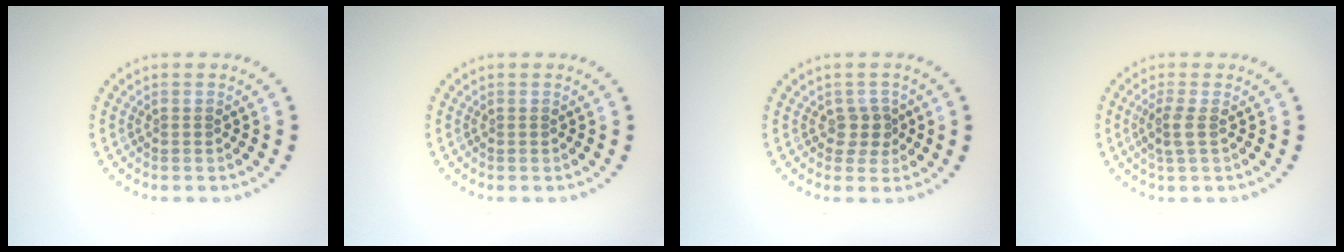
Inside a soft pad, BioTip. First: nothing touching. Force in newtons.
{"total": 0.0}
{"total": 1.8, "press": 1.4, "slide": 1.0}
{"total": 1.7, "press": 1.4, "slide": 0.9}